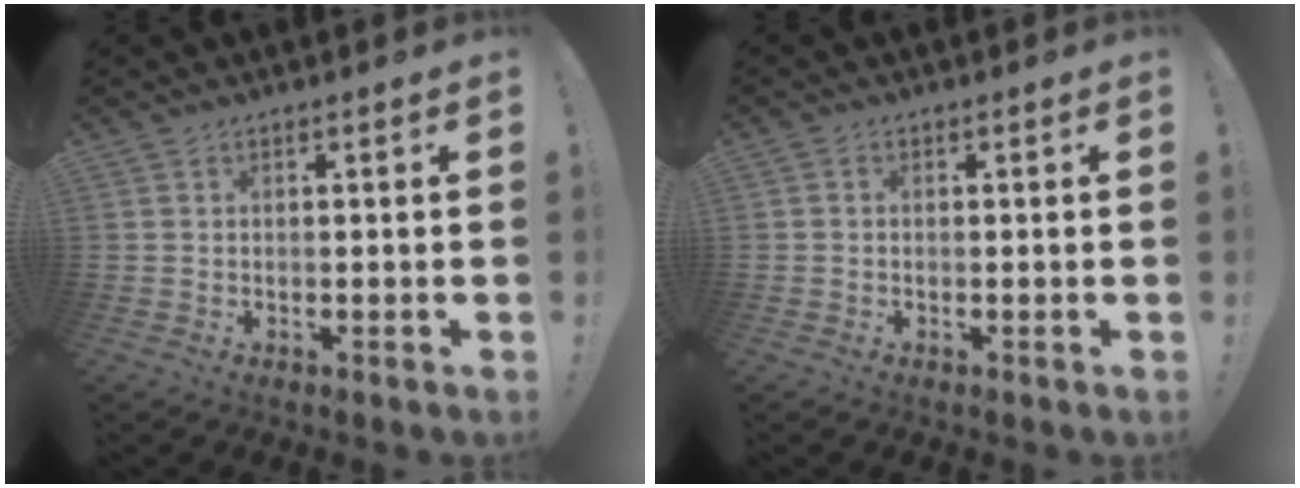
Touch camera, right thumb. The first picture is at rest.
{"total": 0.5, "force": [-0.3, 0.4, 0.1], "torque": [-0.005, 0.002, -0.005]}